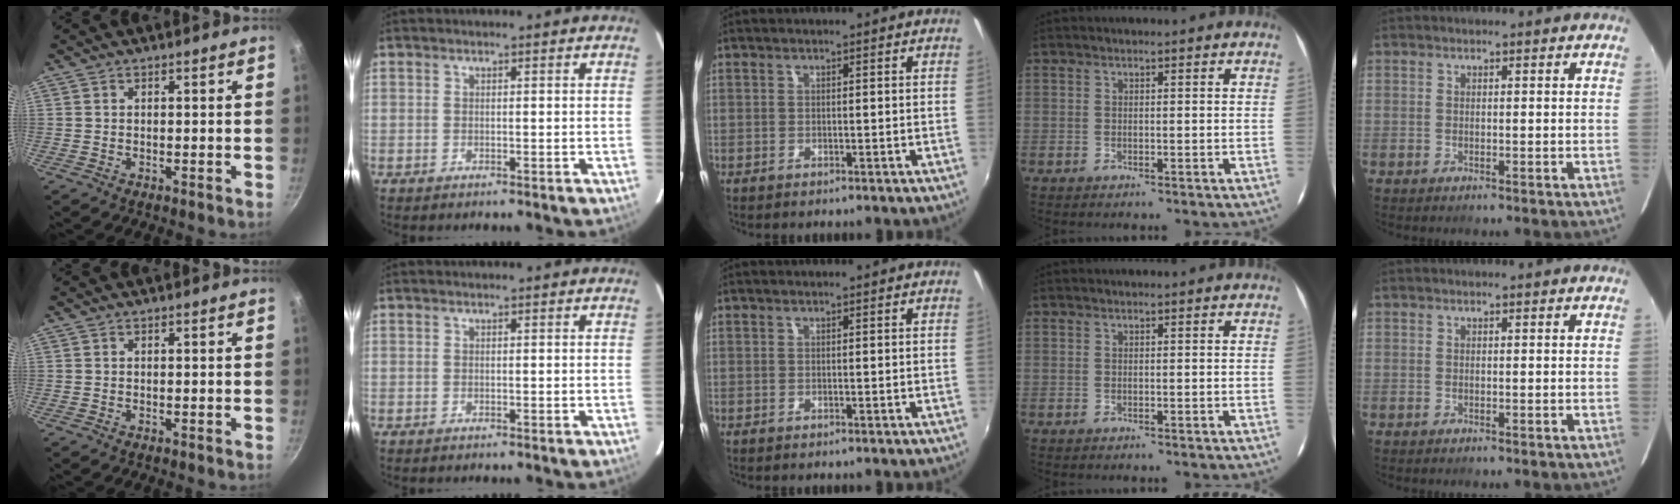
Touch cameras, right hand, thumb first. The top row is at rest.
{}